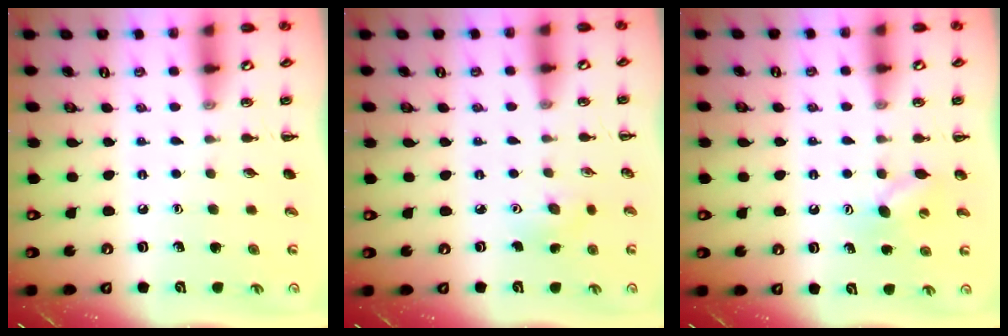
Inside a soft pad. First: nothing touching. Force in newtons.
{"total": 4.3, "press": 4.2, "slide": 1.1}
{"total": 7.8, "press": 7.7, "slide": 1.1}